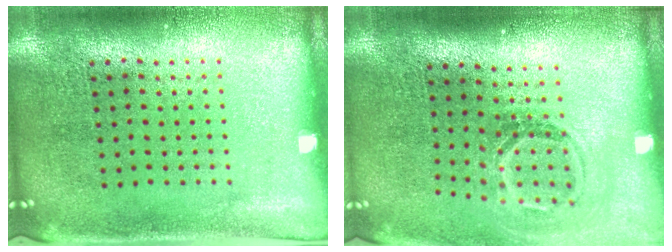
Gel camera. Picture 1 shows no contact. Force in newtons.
{"total": 1.7, "press": 1.2, "slide": 1.3}